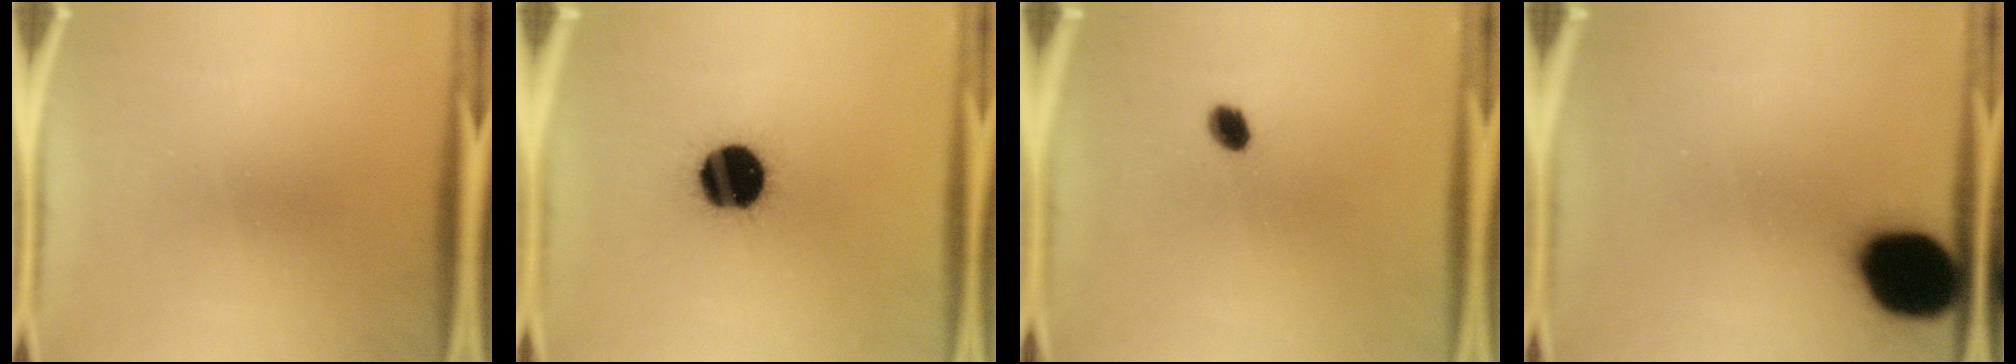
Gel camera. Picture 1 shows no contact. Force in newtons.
{"total": 17.1}
{"total": 2.9}
{"total": 17.7}